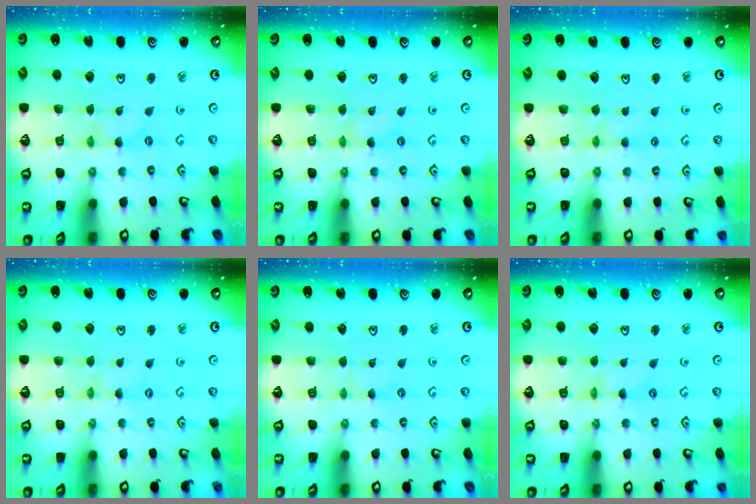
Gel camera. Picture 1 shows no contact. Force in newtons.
{"total": 0.0}
{"total": 3.0, "press": 3.0, "slide": 0.4}
{"total": 0.0}
{"total": 0.0}
{"total": 0.0}